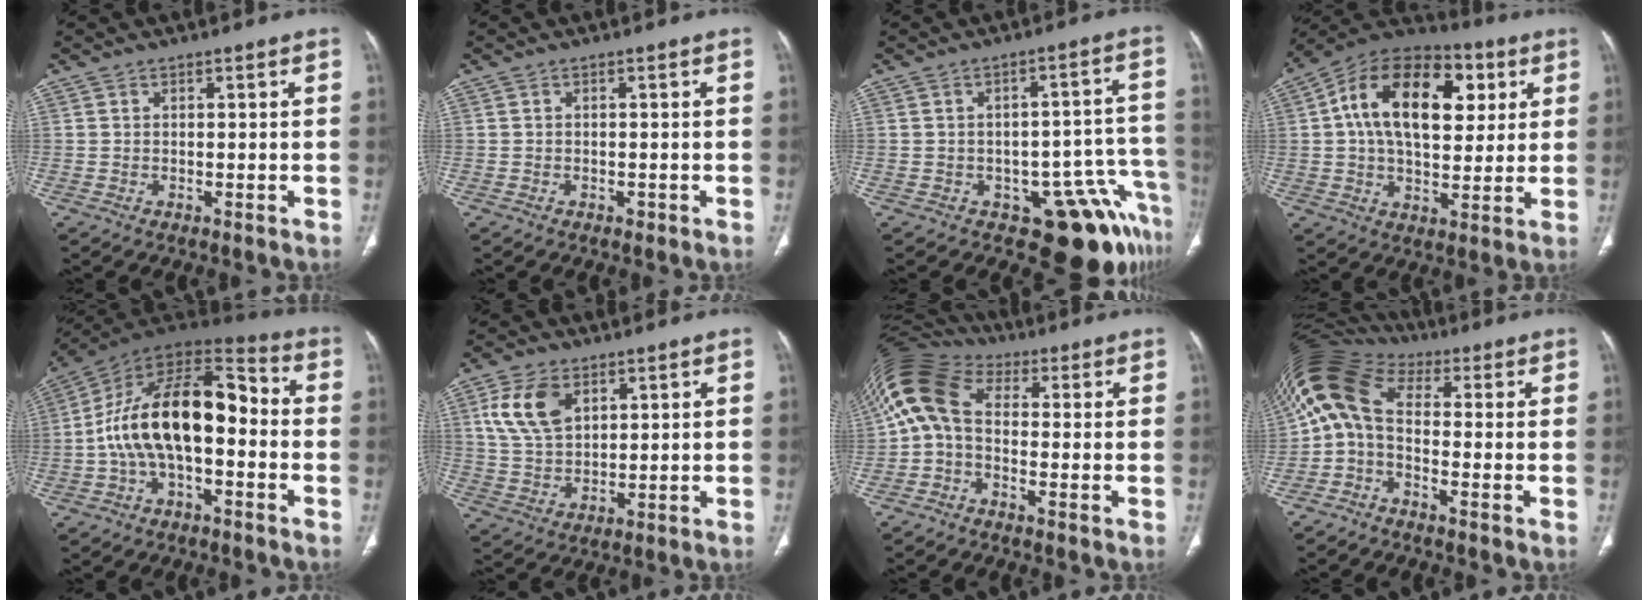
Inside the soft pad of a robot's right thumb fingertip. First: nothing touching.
{"total": 0.7, "force": [-0.4, 0.5, 0.3], "torque": [-0.005, 0.001, -0.005]}
{"total": 12.9, "force": [-8.3, 5.4, 8.2], "torque": [-0.028, 0.078, -0.105]}
{"total": 22.1, "force": [5.4, 13.2, 17.0], "torque": [-0.254, 0.012, 0.076]}
{"total": 19.4, "force": [-2.2, 10.0, 16.5], "torque": [-0.271, 0.058, -0.044]}
{"total": 10.0, "force": [4.1, 6.2, 6.7], "torque": [-0.122, -0.009, 0.085]}
{"total": 12.0, "force": [0.4, 7.7, 9.2], "torque": [-0.193, 0.046, -0.006]}
{"total": 10.4, "force": [-0.1, 6.1, 8.5], "torque": [-0.171, 0.055, -0.016]}